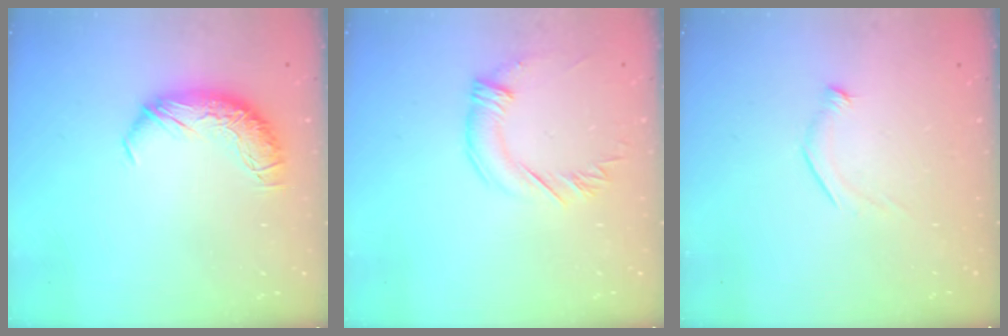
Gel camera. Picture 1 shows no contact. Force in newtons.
{"total": 2.1, "press": 1.8, "slide": 1.0}
{"total": 6.4, "press": 6.4, "slide": 0.5}